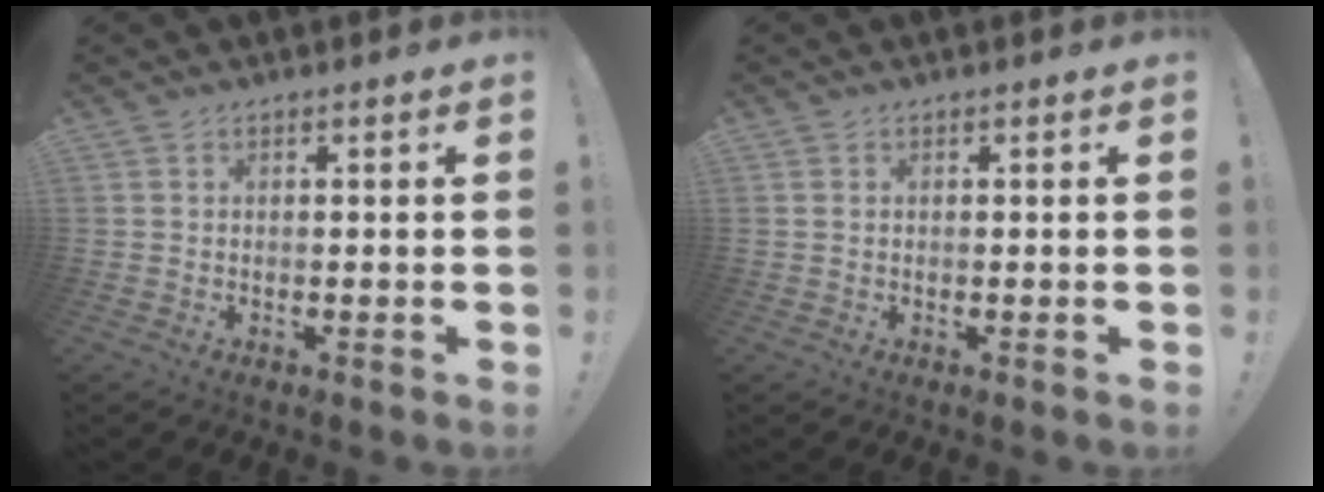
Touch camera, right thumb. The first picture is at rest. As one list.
[{"total": 0.6, "force": [0.2, 0.5, 0.3], "torque": [-0.009, 0.002, 0.005]}]